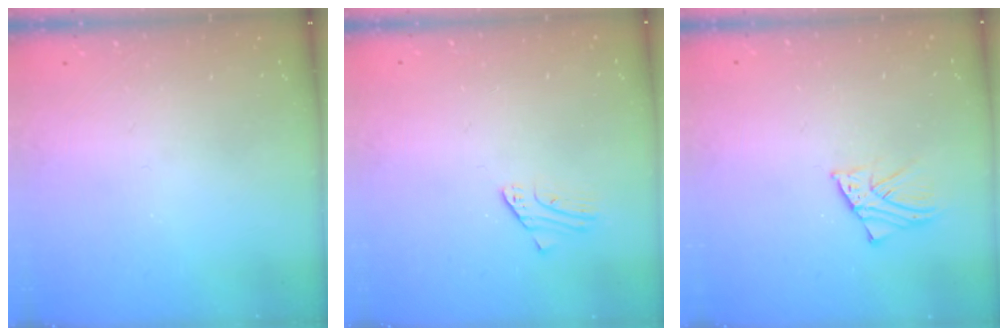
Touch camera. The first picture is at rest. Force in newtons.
{"total": 1.8, "press": 1.8, "slide": 0.1}
{"total": 2.5, "press": 2.5, "slide": 0.1}